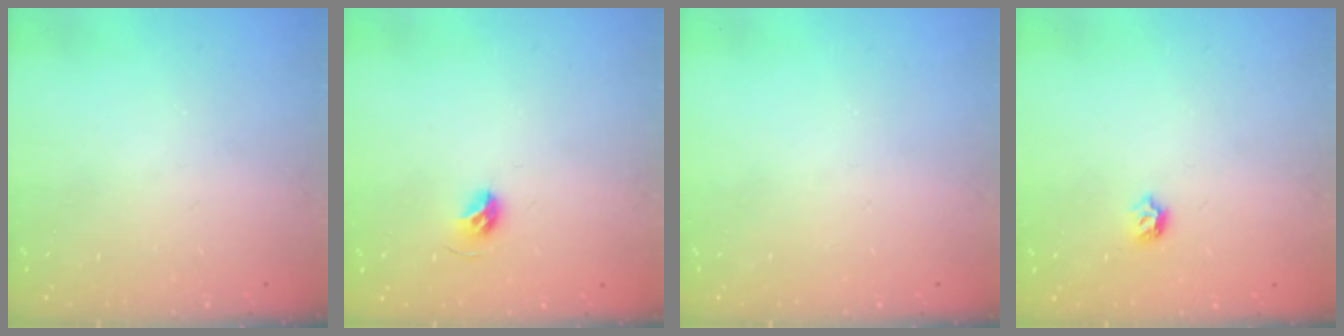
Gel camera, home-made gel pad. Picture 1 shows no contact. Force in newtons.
{"total": 5.4, "press": 5.2, "slide": 1.2}
{"total": 0.0}
{"total": 4.8, "press": 4.7, "slide": 1.0}